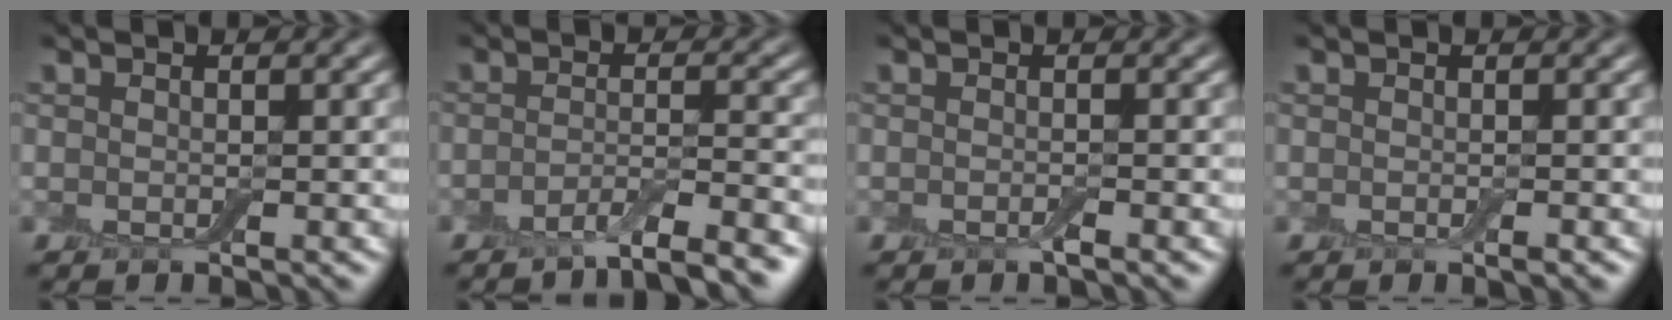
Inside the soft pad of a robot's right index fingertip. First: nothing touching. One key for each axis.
{"total": 4.4, "fx": -3.0, "fy": 0.8, "fz": 3.1, "tx": -0.043, "ty": 0.004, "tz": -0.059}
{"total": 0.6, "fx": -0.3, "fy": 0.0, "fz": 0.4, "tx": -0.007, "ty": -0.001, "tz": -0.007}
{"total": 0.6, "fx": -0.3, "fy": 0.1, "fz": 0.5, "tx": -0.007, "ty": 0.001, "tz": -0.003}